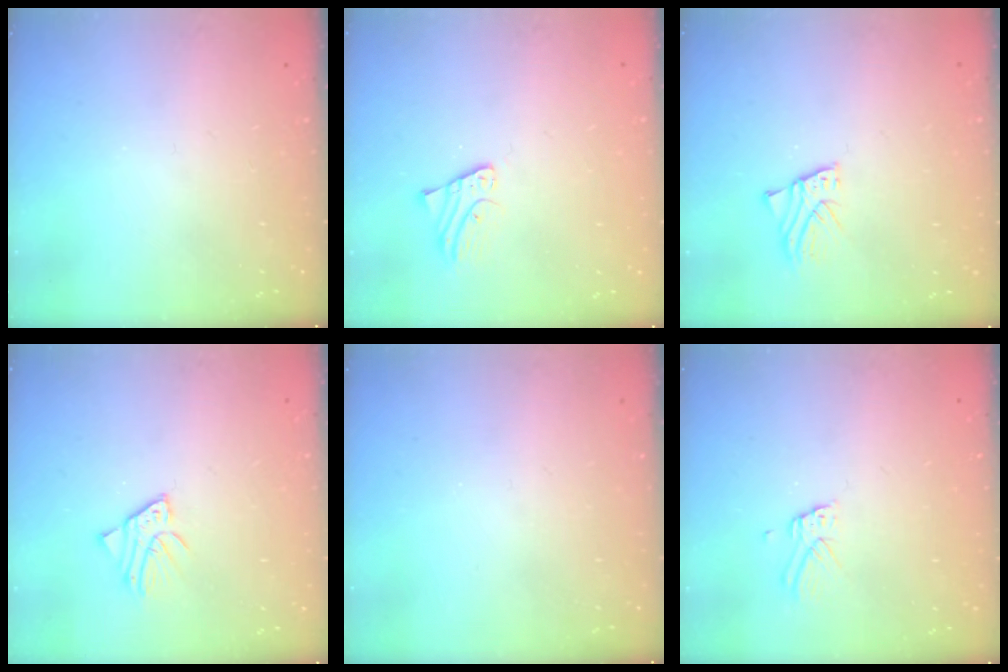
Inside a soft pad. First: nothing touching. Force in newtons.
{"total": 2.1, "press": 2.1, "slide": 0.0}
{"total": 2.0, "press": 2.0, "slide": 0.2}
{"total": 3.3, "press": 3.3, "slide": 0.4}
{"total": 0.0}
{"total": 2.9, "press": 2.9, "slide": 0.1}